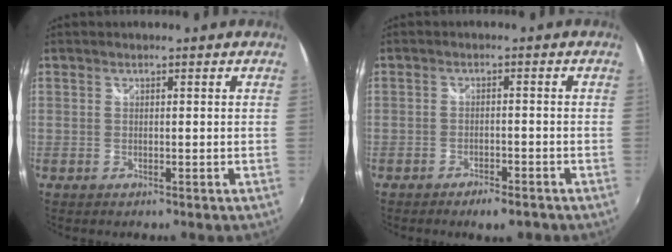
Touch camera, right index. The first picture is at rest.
{"total": 4.1, "force": [-3.2, 1.4, 2.2], "torque": [-0.052, -0.009, -0.050]}